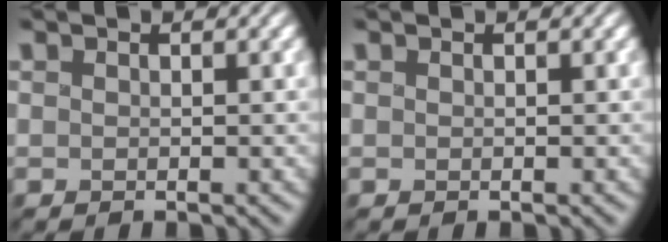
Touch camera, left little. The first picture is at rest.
{"total": 0.0}